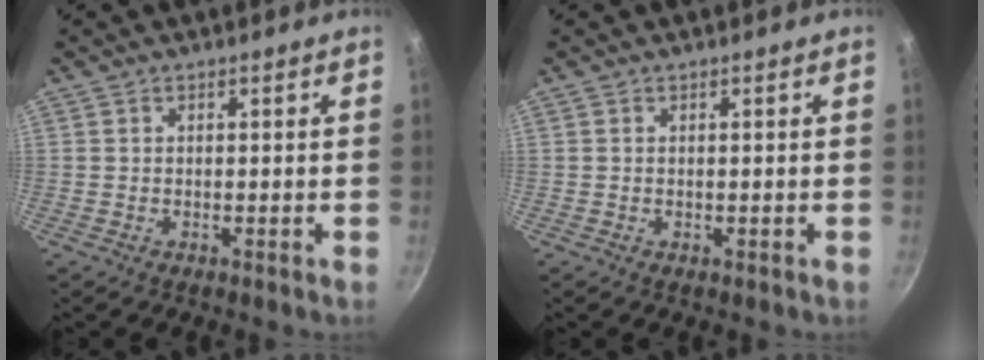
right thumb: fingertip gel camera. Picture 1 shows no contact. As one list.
[{"total": 0.0}]